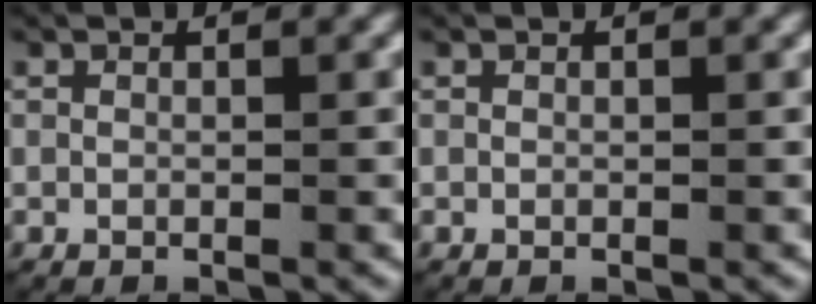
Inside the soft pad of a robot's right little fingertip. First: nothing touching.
{"total": 0.0}